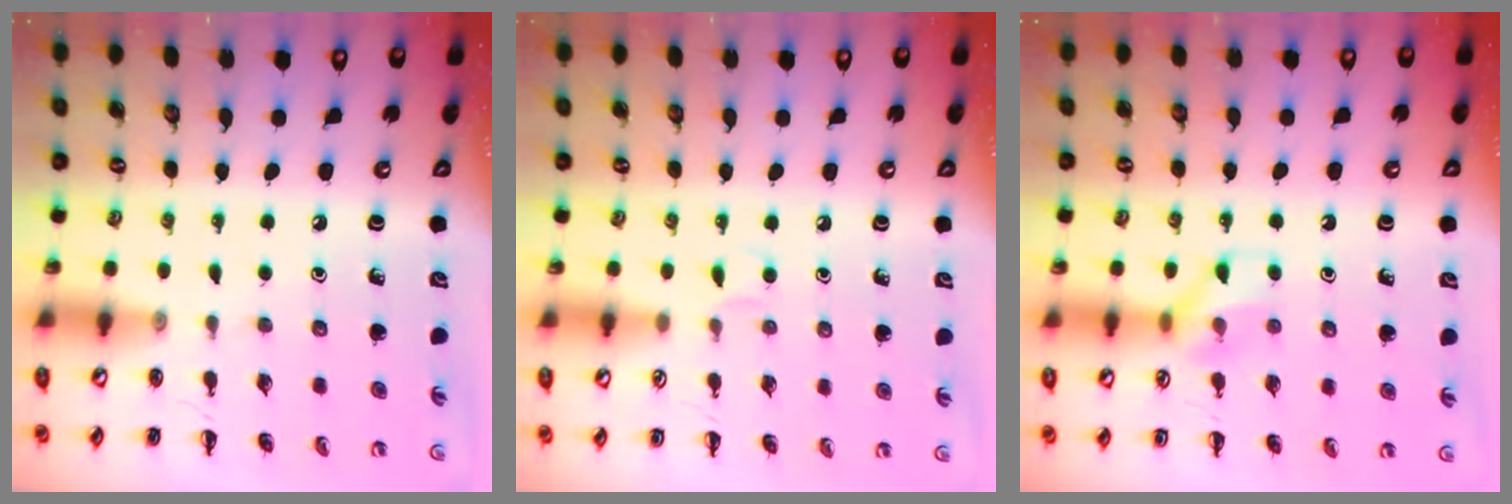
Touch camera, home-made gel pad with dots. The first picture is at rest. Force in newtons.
{"total": 2.8, "press": 2.7, "slide": 1.0}
{"total": 8.4, "press": 8.3, "slide": 0.5}